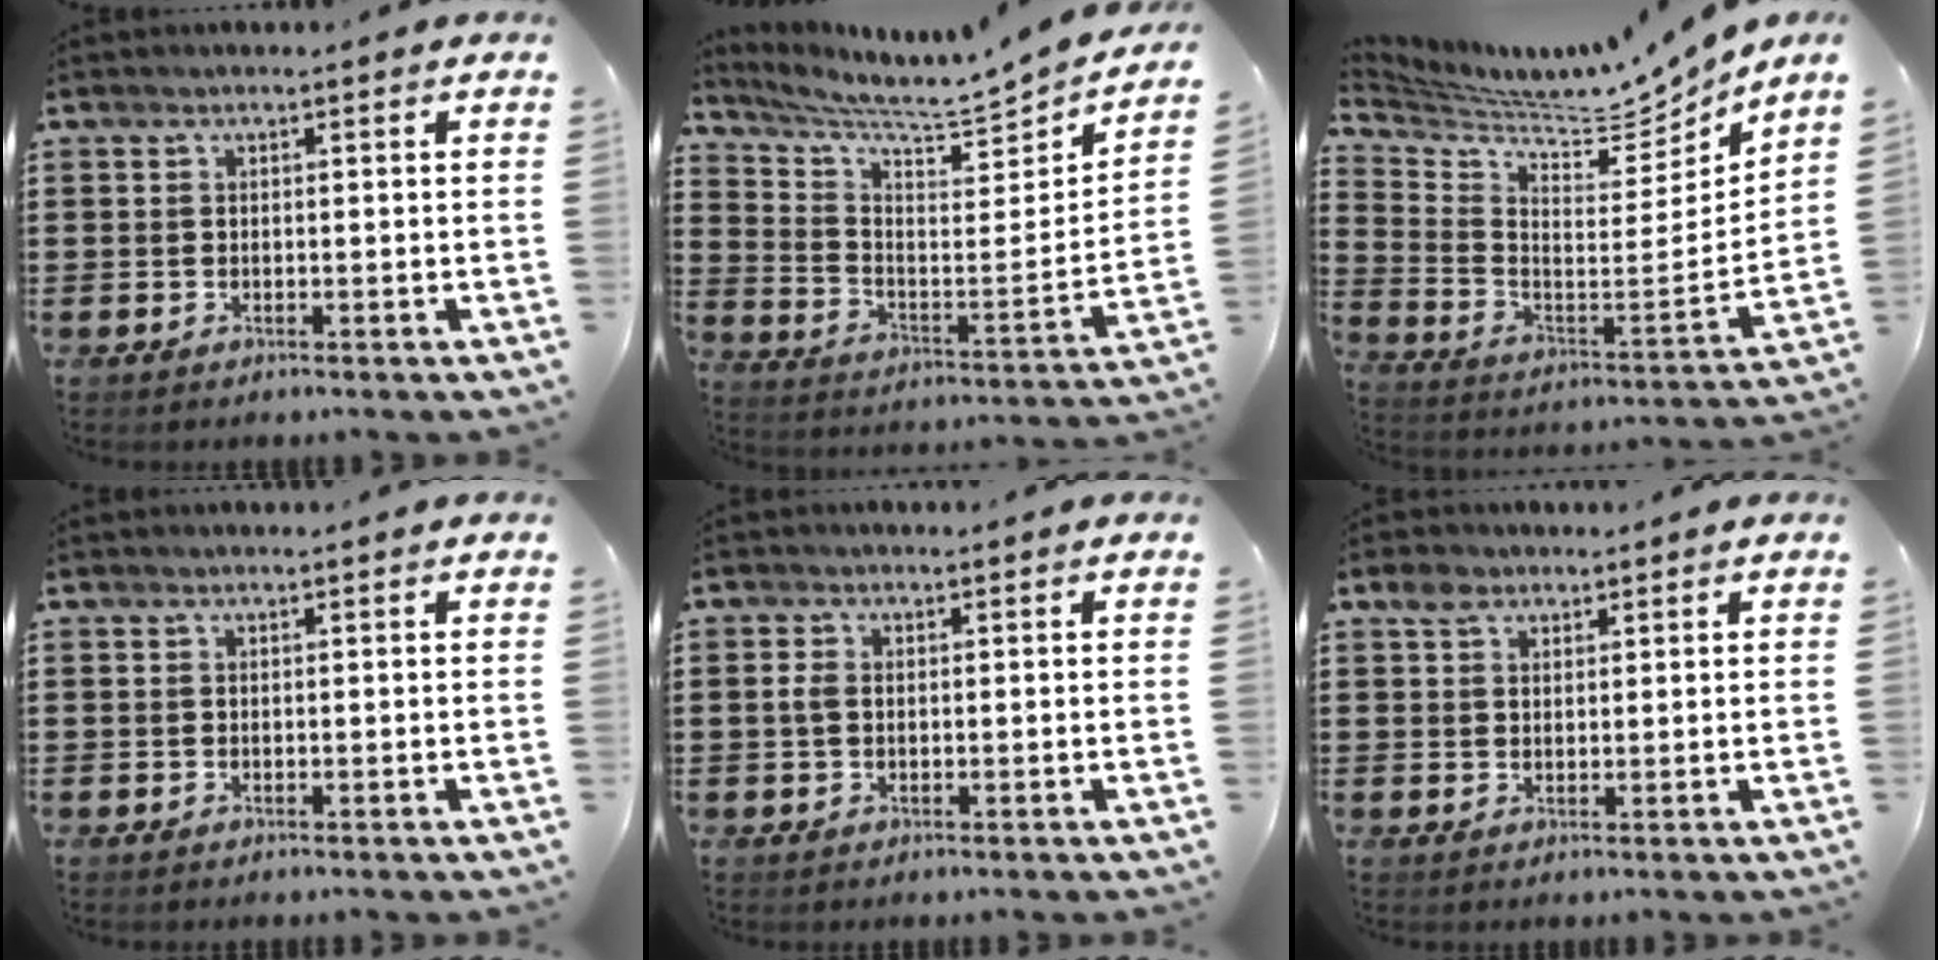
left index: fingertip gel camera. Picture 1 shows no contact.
{"total": 5.4, "force": [5.1, -0.1, 1.8], "torque": [-0.064, -0.054, 0.079]}
{"total": 6.1, "force": [6.0, 0.5, 1.2], "torque": [-0.054, -0.062, 0.096]}
{"total": 0.0}
{"total": 1.8, "force": [0.0, 1.2, 1.4], "torque": [-0.038, 0.002, -0.002]}
{"total": 2.7, "force": [1.7, 1.9, 1.0], "torque": [-0.018, 0.006, 0.030]}